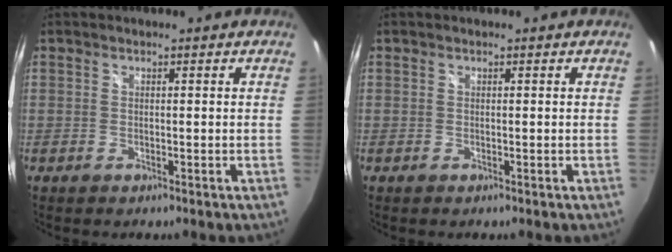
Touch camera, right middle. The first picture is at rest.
{"total": 0.0}